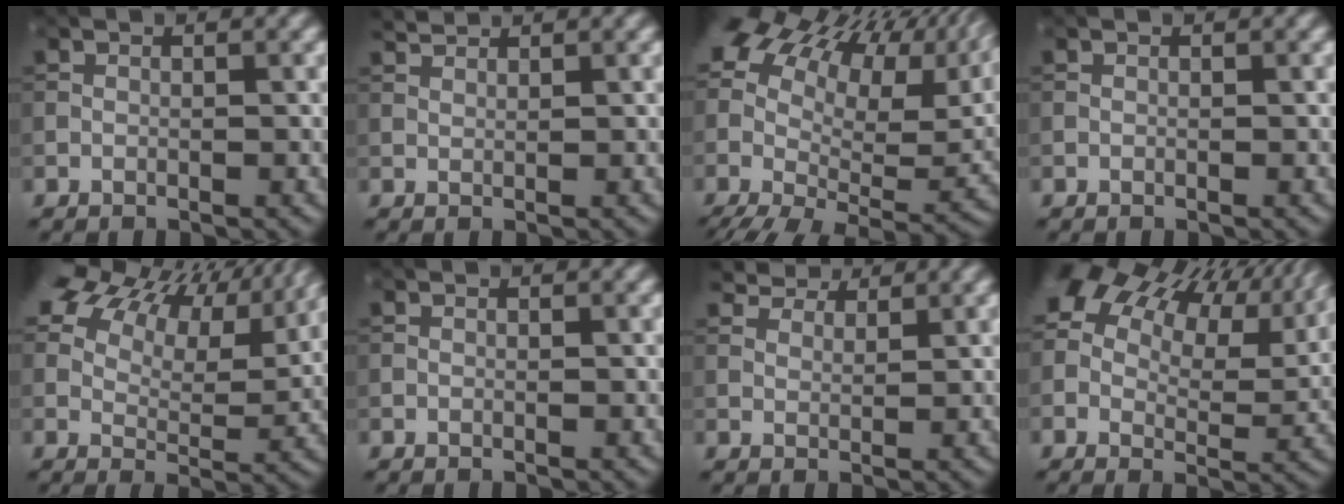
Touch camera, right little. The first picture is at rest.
{"total": 1.3, "force": [1.3, 0.2, 0.4], "torque": [-0.011, 0.004, 0.027]}
{"total": 17.8, "force": [6.4, 9.9, 13.4], "torque": [-0.237, 0.020, 0.115]}
{"total": 0.0}
{"total": 13.4, "force": [9.5, 5.9, 7.4], "torque": [-0.137, 0.017, 0.140]}
{"total": 0.0}
{"total": 4.5, "force": [4.0, 1.4, 1.4], "torque": [-0.035, -0.003, 0.078]}
{"total": 14.5, "force": [8.0, 7.2, 9.7], "torque": [-0.166, 0.018, 0.129]}